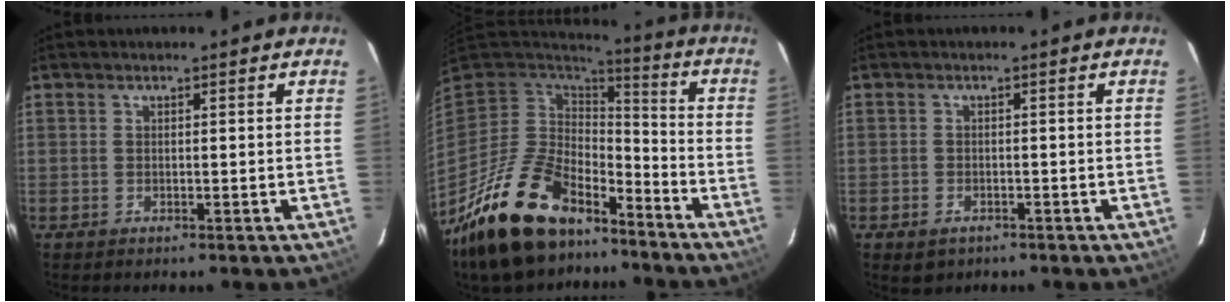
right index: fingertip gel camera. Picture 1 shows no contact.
{"total": 22.8, "force": [-16.0, 10.5, 12.4], "torque": [-0.249, -0.015, -0.266]}
{"total": 2.8, "force": [-1.5, 2.1, 1.0], "torque": [-0.021, -0.003, -0.017]}